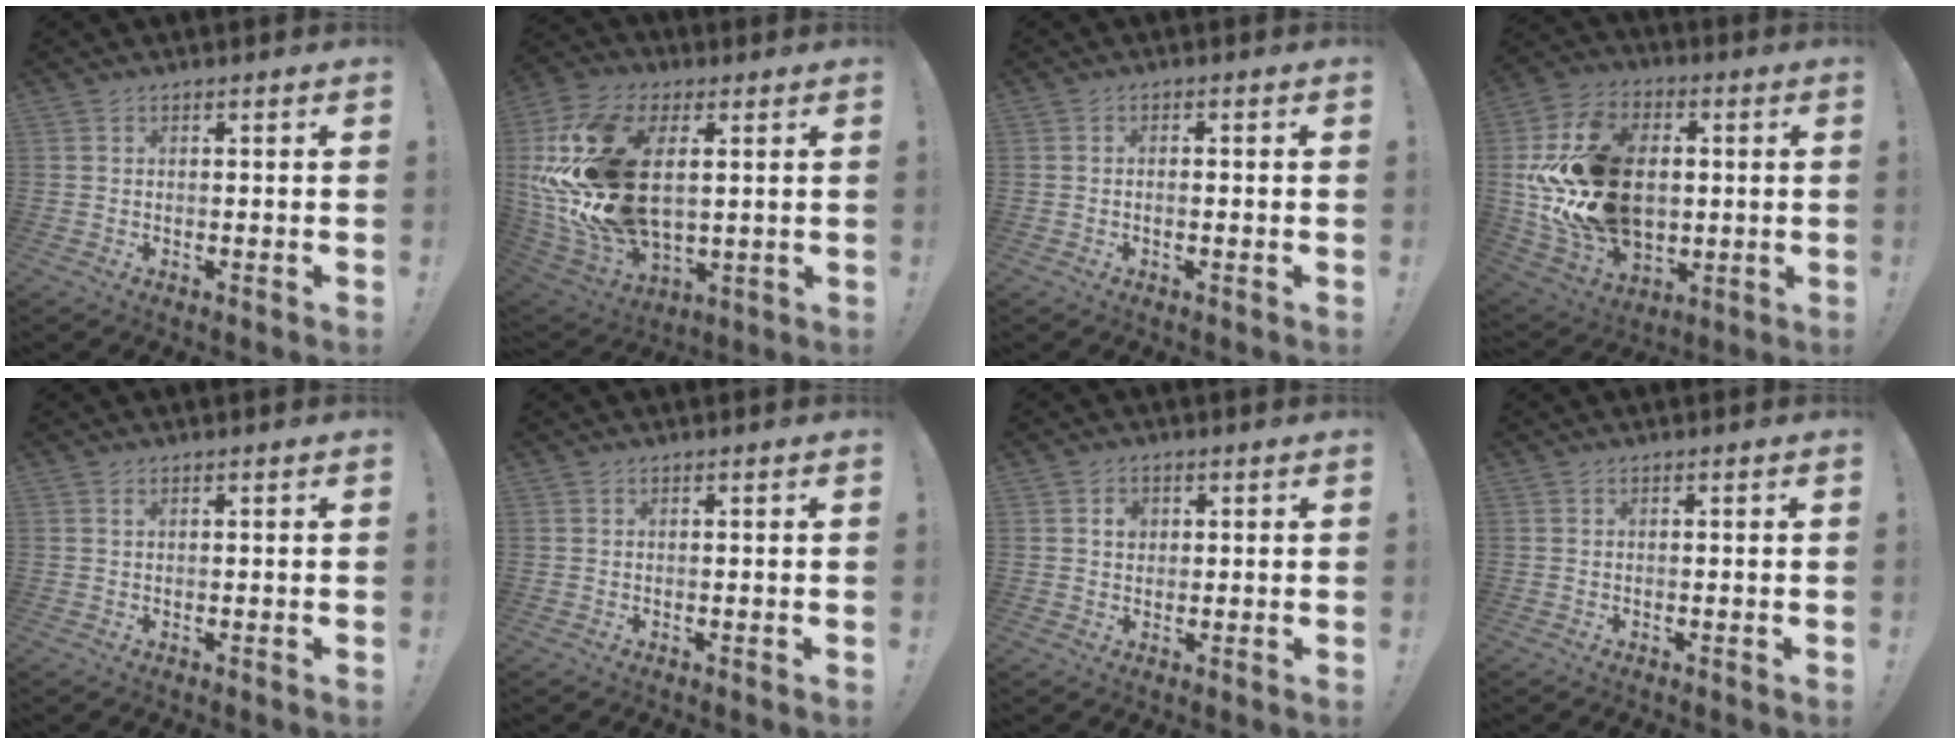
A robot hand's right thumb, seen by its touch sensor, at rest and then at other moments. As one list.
[{"total": 25.1, "force": [4.2, 15.6, 19.2], "torque": [-0.388, -0.008, 0.087]}, {"total": 1.5, "force": [-0.9, 0.3, 1.2], "torque": [-0.025, 0.005, -0.014]}, {"total": 25.1, "force": [0.6, 18.0, 17.4], "torque": [-0.309, 0.013, 0.028]}, {"total": 0.0}, {"total": 0.0}, {"total": 2.8, "force": [0.7, 2.3, 1.4], "torque": [-0.011, -0.002, 0.009]}, {"total": 0.0}]